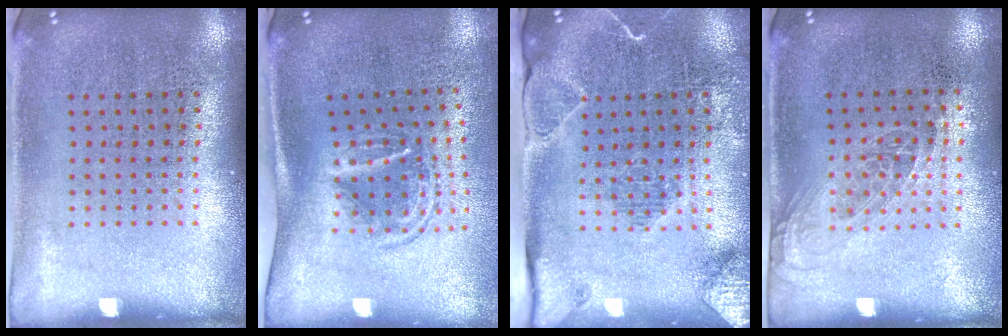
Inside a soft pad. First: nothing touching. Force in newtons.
{"total": 1.8, "press": 1.2, "slide": 1.3}
{"total": 2.0, "press": 2.0, "slide": 0.2}
{"total": 1.2, "press": 0.9, "slide": 0.7}